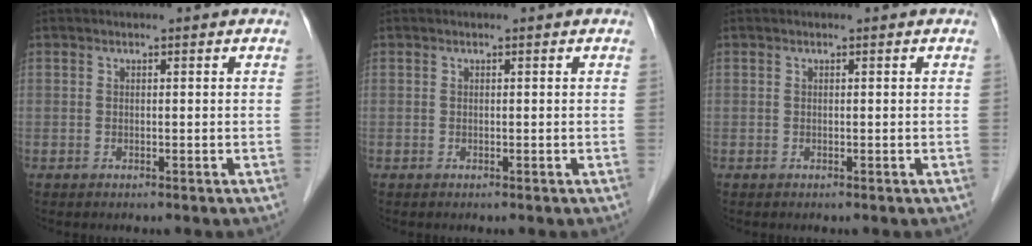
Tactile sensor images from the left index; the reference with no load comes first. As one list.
[{"total": 0.0}, {"total": 0.0}]